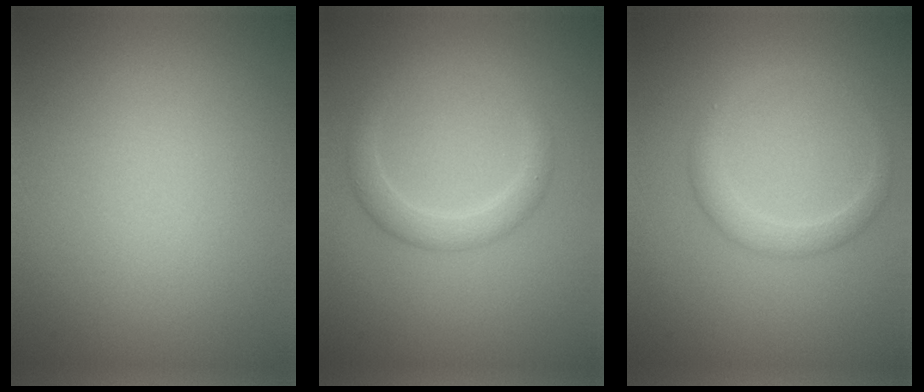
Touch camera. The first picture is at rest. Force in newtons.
{"total": 2.4, "press": 2.3, "slide": 0.2}
{"total": 2.1, "press": 2.1, "slide": 0.2}